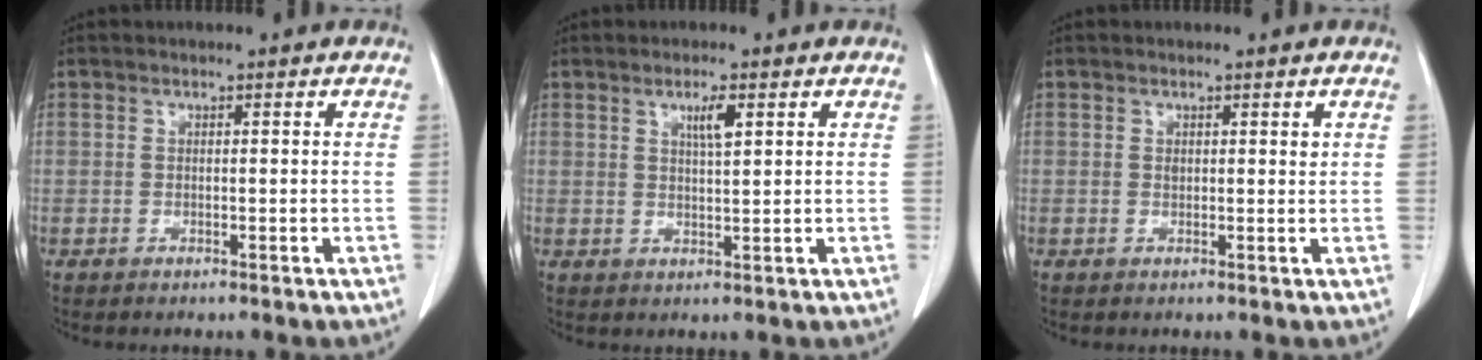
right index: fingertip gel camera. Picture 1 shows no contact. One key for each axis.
{"total": 3.0, "fx": 1.4, "fy": 0.3, "fz": 2.6, "tx": -0.045, "ty": -0.001, "tz": 0.023}
{"total": 1.2, "fx": 0.4, "fy": 0.6, "fz": 1.0, "tx": -0.019, "ty": 0.002, "tz": 0.008}